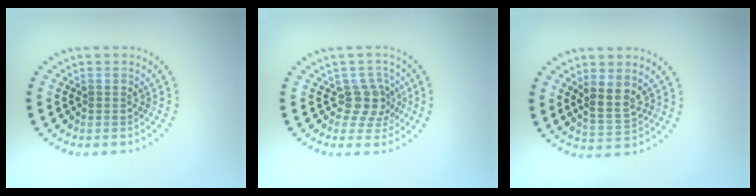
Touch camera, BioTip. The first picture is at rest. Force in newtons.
{"total": 2.7, "press": 2.1, "slide": 1.7}
{"total": 2.7, "press": 2.5, "slide": 1.0}